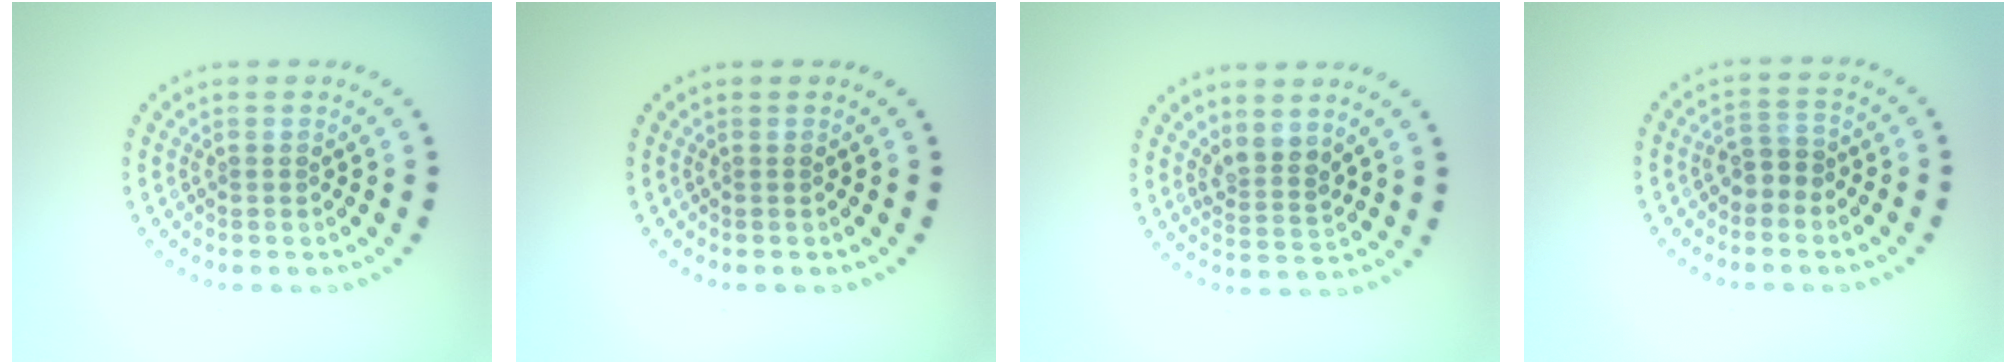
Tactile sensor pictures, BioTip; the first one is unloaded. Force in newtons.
{"total": 0.0}
{"total": 2.4, "press": 1.9, "slide": 1.5}
{"total": 1.9, "press": 1.8, "slide": 0.7}